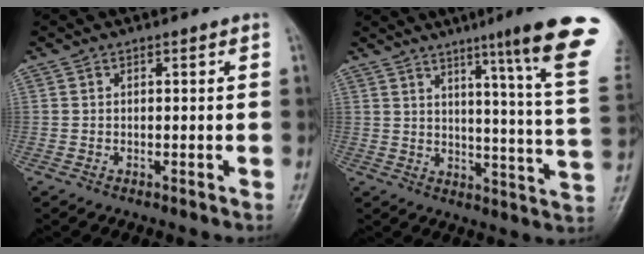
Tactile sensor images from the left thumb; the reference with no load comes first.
{"total": 20.5, "force": [13.0, -0.4, 15.8], "torque": [-0.190, -0.084, 0.157]}